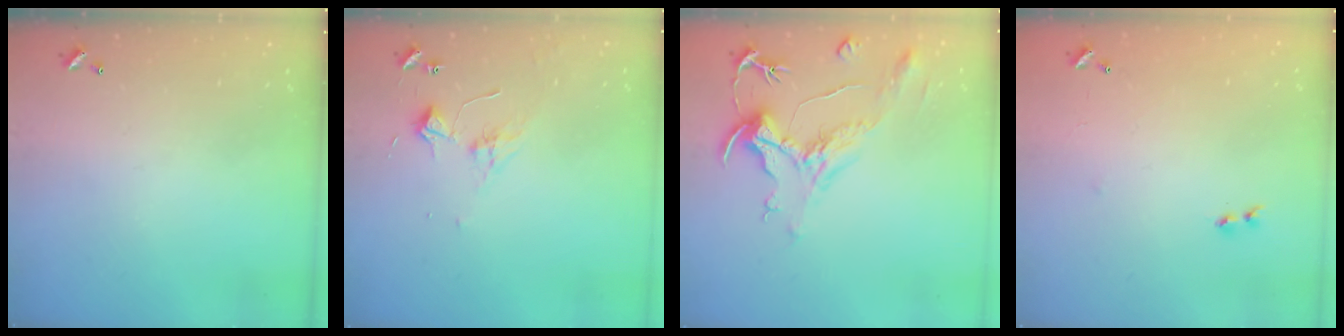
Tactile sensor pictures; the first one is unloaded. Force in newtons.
{"total": 2.7, "press": 2.7, "slide": 0.6}
{"total": 2.0, "press": 1.6, "slide": 1.2}
{"total": 6.1, "press": 6.1, "slide": 0.7}